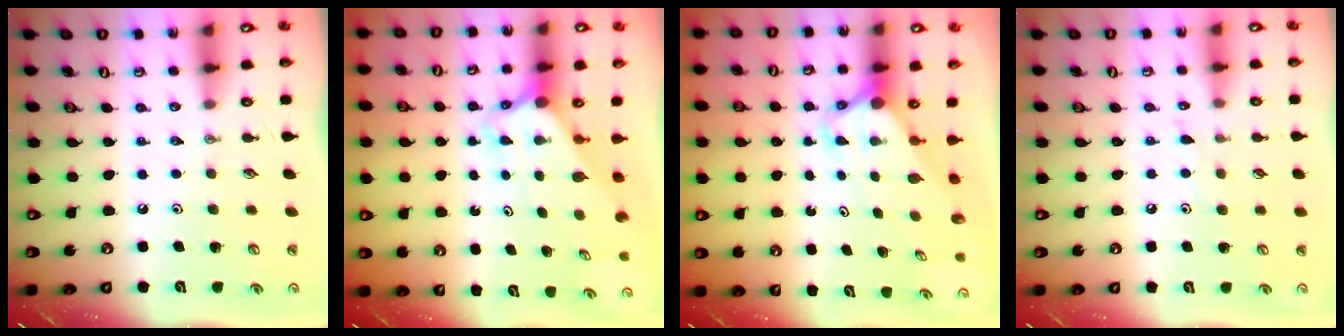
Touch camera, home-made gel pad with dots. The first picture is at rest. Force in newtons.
{"total": 3.1, "press": 3.1, "slide": 0.2}
{"total": 3.2, "press": 3.2, "slide": 0.2}
{"total": 5.0, "press": 5.0, "slide": 0.4}